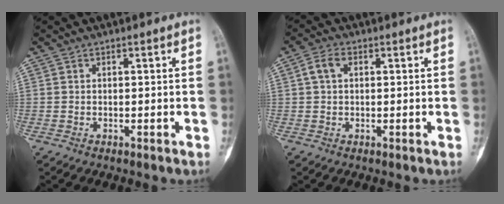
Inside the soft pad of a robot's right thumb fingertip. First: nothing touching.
{"total": 3.2, "force": [0.8, 2.1, 2.4], "torque": [-0.049, 0.010, 0.013]}